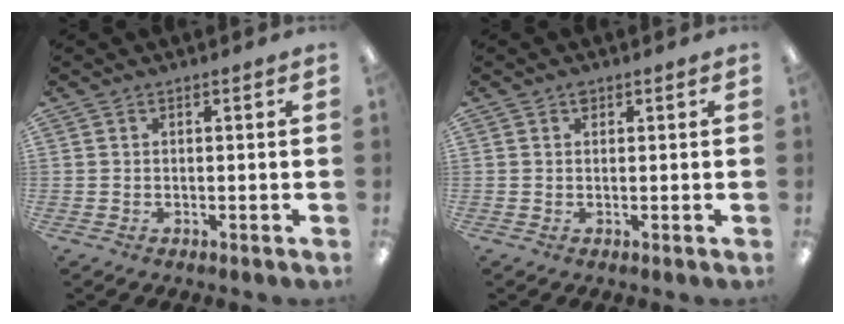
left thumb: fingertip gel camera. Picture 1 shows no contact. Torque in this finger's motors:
{"motor_torque": [0.03, -0.07, 0.32, -0.09, 0.00]}